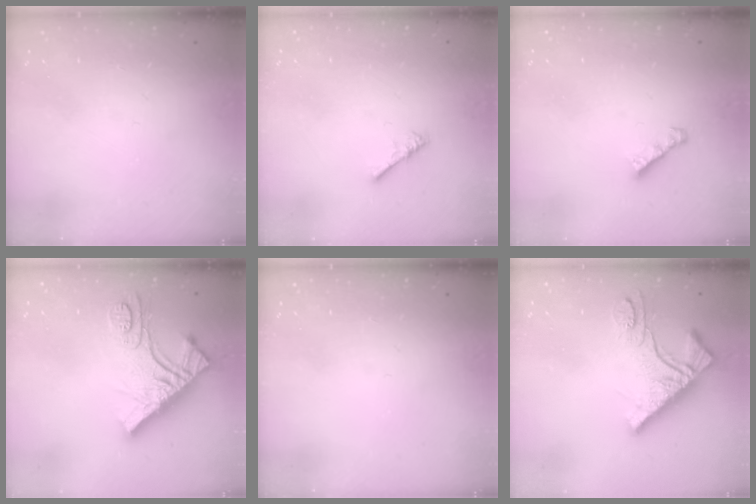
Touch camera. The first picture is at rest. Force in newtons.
{"total": 0.8, "press": 0.8, "slide": 0.3}
{"total": 3.0, "press": 3.0, "slide": 0.3}
{"total": 14.2, "press": 14.1, "slide": 1.5}
{"total": 0.0}
{"total": 11.0, "press": 11.0, "slide": 1.1}